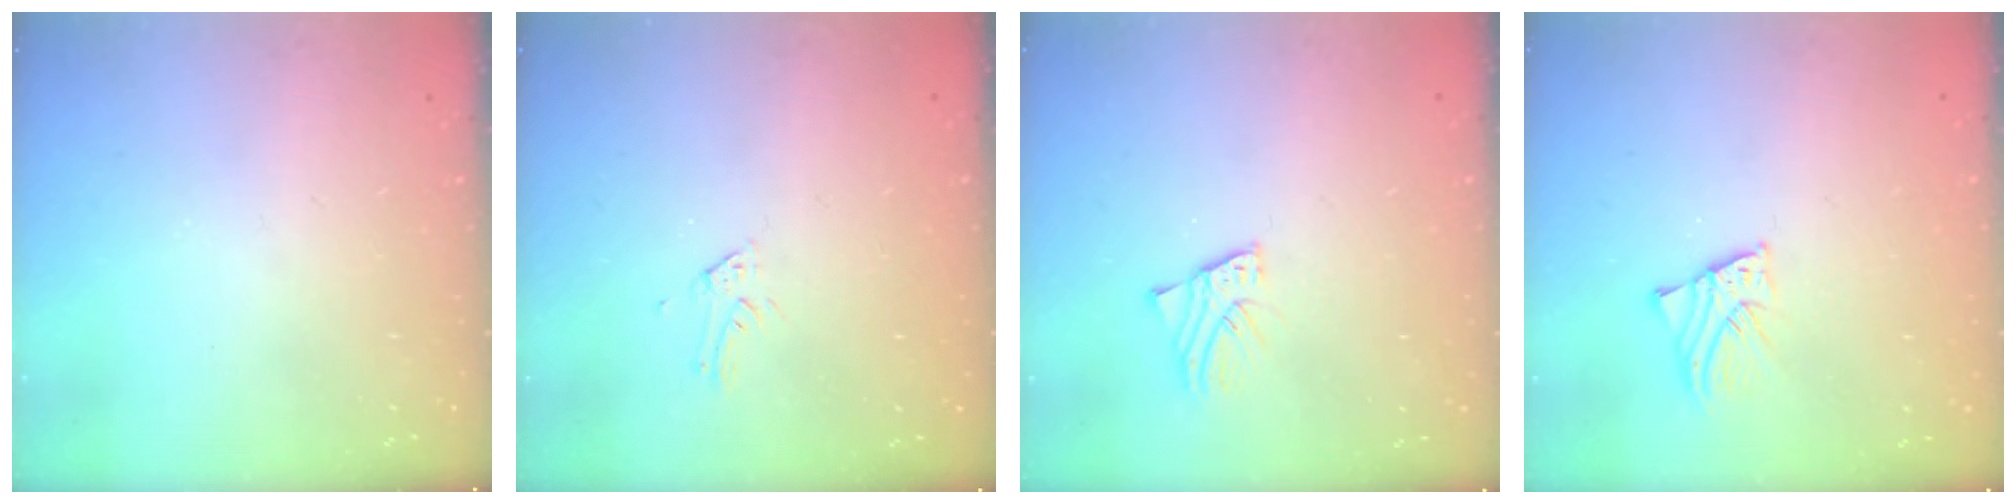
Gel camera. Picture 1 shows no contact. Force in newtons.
{"total": 2.1, "press": 2.1, "slide": 0.2}
{"total": 1.9, "press": 1.9, "slide": 0.1}
{"total": 2.2, "press": 2.2, "slide": 0.1}